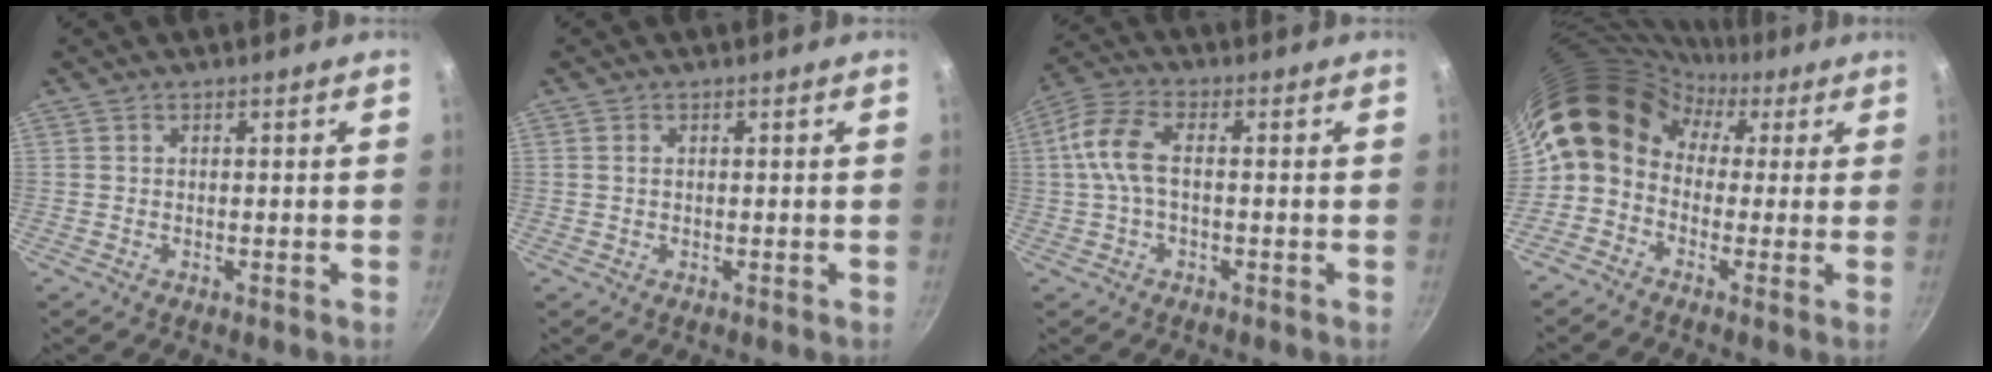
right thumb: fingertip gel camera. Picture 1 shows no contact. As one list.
[{"total": 0.8, "force": [0.2, 0.6, 0.6], "torque": [-0.010, 0.002, 0.003]}, {"total": 8.2, "force": [0.0, 4.3, 7.0], "torque": [-0.156, 0.024, -0.013]}, {"total": 13.2, "force": [1.2, 11.0, 7.2], "torque": [-0.102, 0.047, -0.009]}]